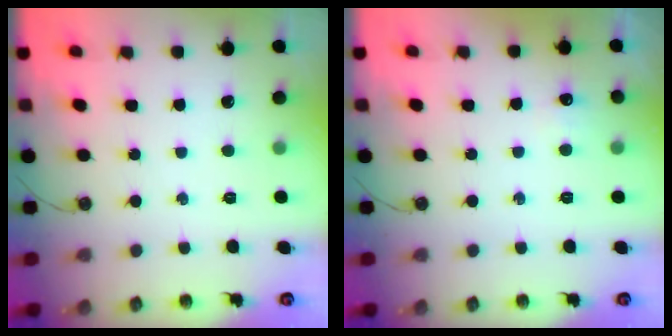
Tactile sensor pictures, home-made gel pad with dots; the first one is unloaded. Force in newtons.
{"total": 5.3, "press": 5.3, "slide": 0.7}